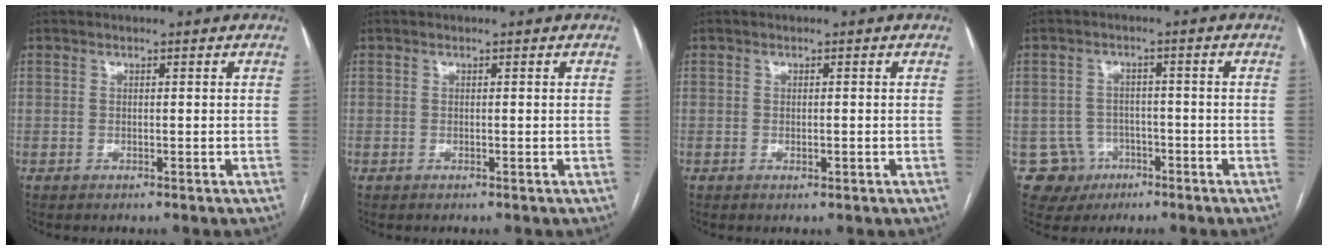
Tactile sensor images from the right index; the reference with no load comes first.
{"total": 0.0}
{"total": 0.9, "force": [-0.3, 0.2, 0.8], "torque": [-0.013, -0.001, -0.002]}
{"total": 5.3, "force": [-2.2, 4.8, -0.2], "torque": [0.010, 0.013, -0.030]}